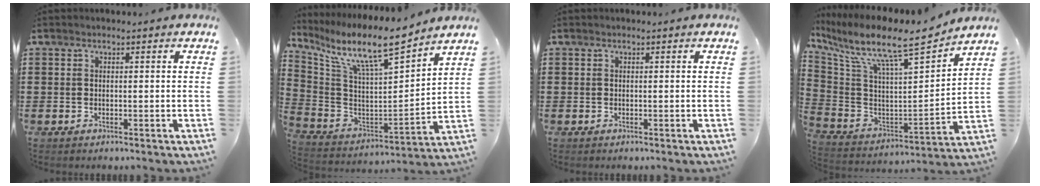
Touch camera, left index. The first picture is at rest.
{"total": 10.9, "force": [8.7, 1.3, 6.5], "torque": [-0.153, -0.061, 0.141]}
{"total": 0.0}
{"total": 10.9, "force": [8.8, 1.2, 6.3], "torque": [-0.152, -0.069, 0.141]}